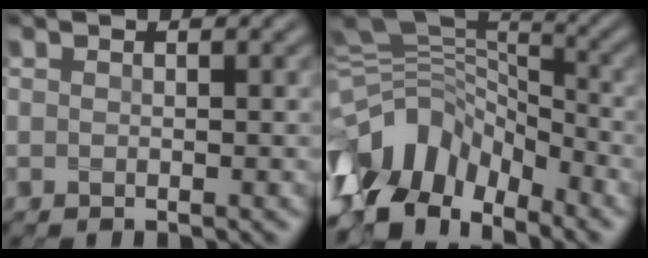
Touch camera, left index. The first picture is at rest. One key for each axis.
{"total": 10.3, "fx": -5.9, "fy": 6.0, "fz": 6.0, "tx": -0.124, "ty": 0.025, "tz": -0.123}